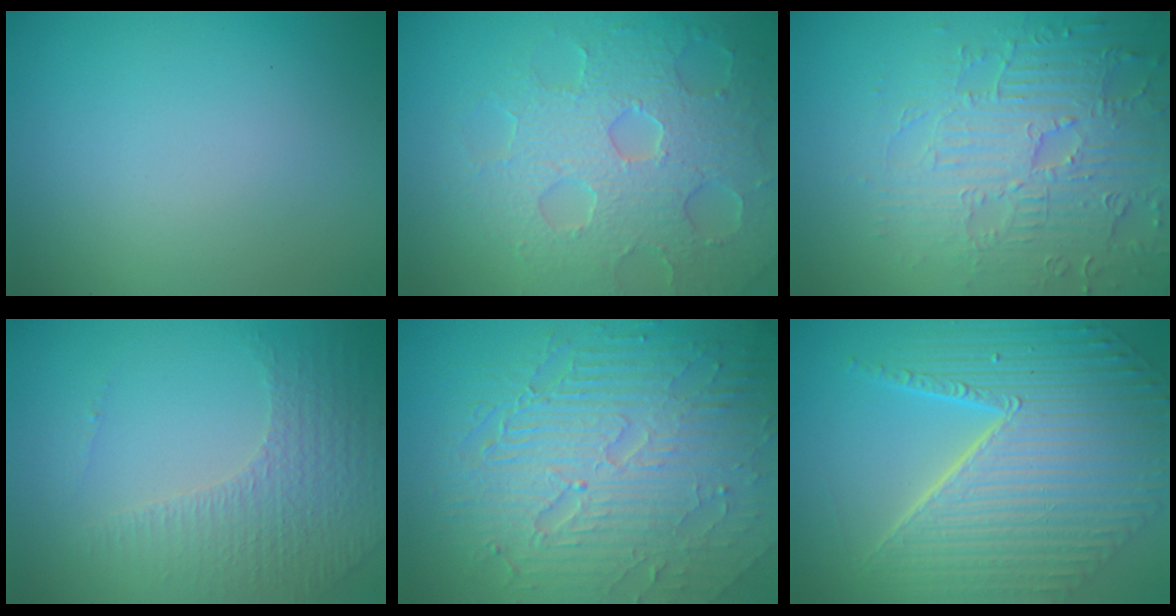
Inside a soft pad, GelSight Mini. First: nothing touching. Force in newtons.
{"total": 7.3, "press": 5.7, "slide": 4.5}
{"total": 6.1, "press": 5.2, "slide": 3.1}
{"total": 4.4, "press": 3.0, "slide": 3.3}
{"total": 10.1, "press": 6.5, "slide": 7.7}
{"total": 10.1, "press": 7.3, "slide": 6.9}